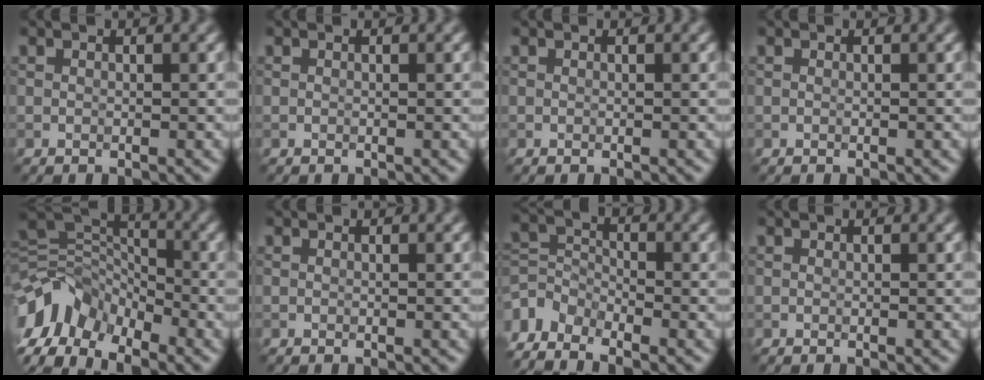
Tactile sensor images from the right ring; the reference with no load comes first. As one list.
[{"total": 0.0}, {"total": 0.0}, {"total": 0.0}, {"total": 9.7, "force": [-5.2, 5.8, 5.7], "torque": [-0.115, 0.004, -0.115]}, {"total": 0.0}, {"total": 4.3, "force": [-3.4, 2.1, 1.6], "torque": [-0.032, -0.003, -0.078]}, {"total": 0.0}]